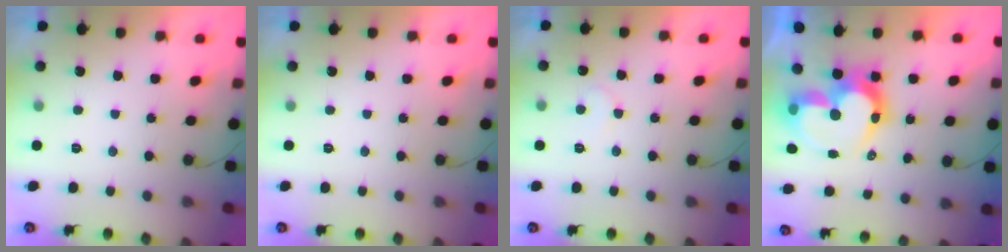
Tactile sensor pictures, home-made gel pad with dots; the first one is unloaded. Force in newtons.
{"total": 0.0}
{"total": 6.1, "press": 6.1, "slide": 0.5}
{"total": 14.6, "press": 14.5, "slide": 1.6}